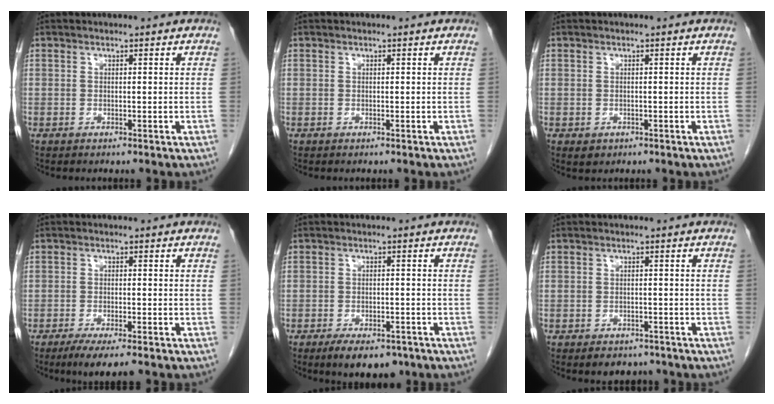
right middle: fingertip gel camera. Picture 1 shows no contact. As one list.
[{"total": 0.0}, {"total": 1.1, "force": [-0.4, 0.9, 0.4], "torque": [-0.007, 0.002, 0.002]}, {"total": 5.1, "force": [-3.6, 0.6, 3.6], "torque": [-0.056, -0.012, -0.055]}, {"total": 7.6, "force": [-5.4, 3.2, 4.2], "torque": [-0.058, -0.002, -0.080]}, {"total": 4.2, "force": [-3.3, 2.2, 1.2], "torque": [-0.011, 0.003, -0.041]}]